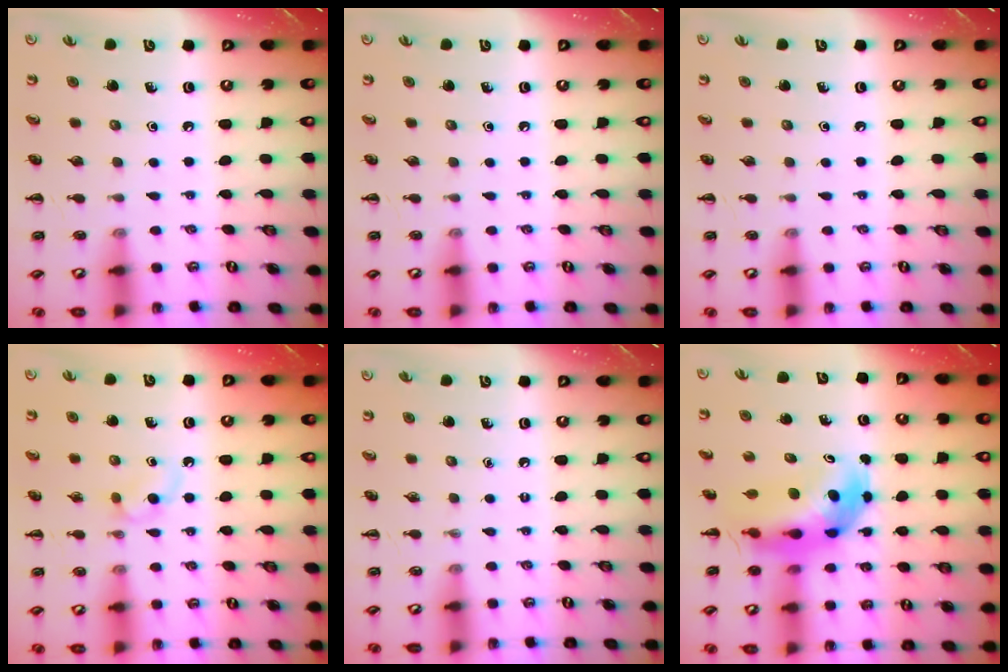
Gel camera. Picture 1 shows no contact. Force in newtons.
{"total": 0.0}
{"total": 0.0}
{"total": 2.7, "press": 2.5, "slide": 1.2}
{"total": 0.0}
{"total": 7.4, "press": 7.1, "slide": 2.1}